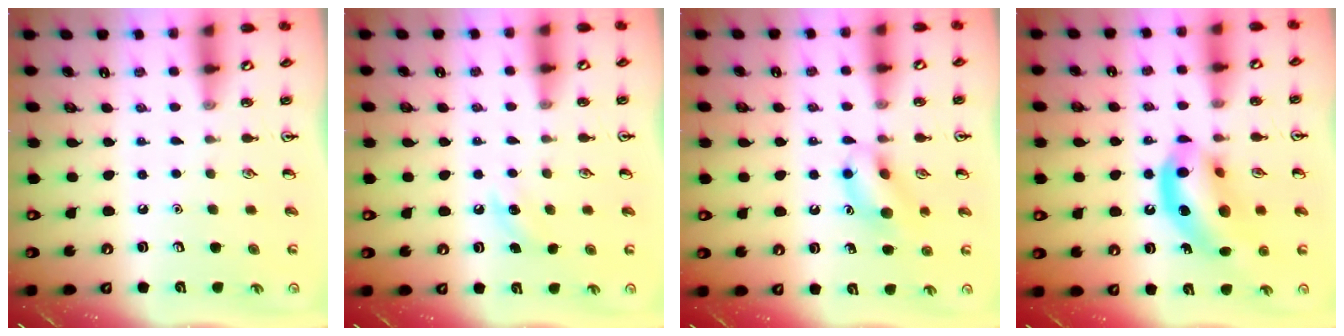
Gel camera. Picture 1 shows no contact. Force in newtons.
{"total": 4.8, "press": 4.5, "slide": 1.6}
{"total": 10.1, "press": 10.0, "slide": 1.3}
{"total": 14.7, "press": 14.1, "slide": 4.1}